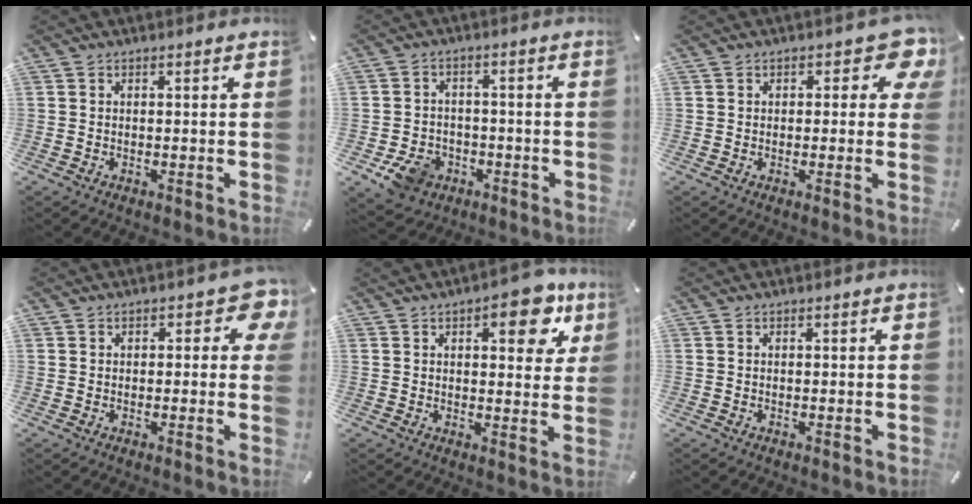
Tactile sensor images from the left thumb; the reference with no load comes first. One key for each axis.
{"total": 8.2, "fx": -3.8, "fy": 6.5, "fz": 3.2, "tx": -0.065, "ty": 0.026, "tz": -0.068}
{"total": 6.5, "fx": 2.6, "fy": 3.6, "fz": 4.6, "tx": -0.045, "ty": -0.010, "tz": 0.040}
{"total": 5.6, "fx": 2.1, "fy": 3.2, "fz": 4.1, "tx": -0.042, "ty": -0.003, "tz": 0.031}
{"total": 11.6, "fx": 5.7, "fy": 5.3, "fz": 8.7, "tx": -0.101, "ty": -0.022, "tz": 0.089}
{"total": 0.0}